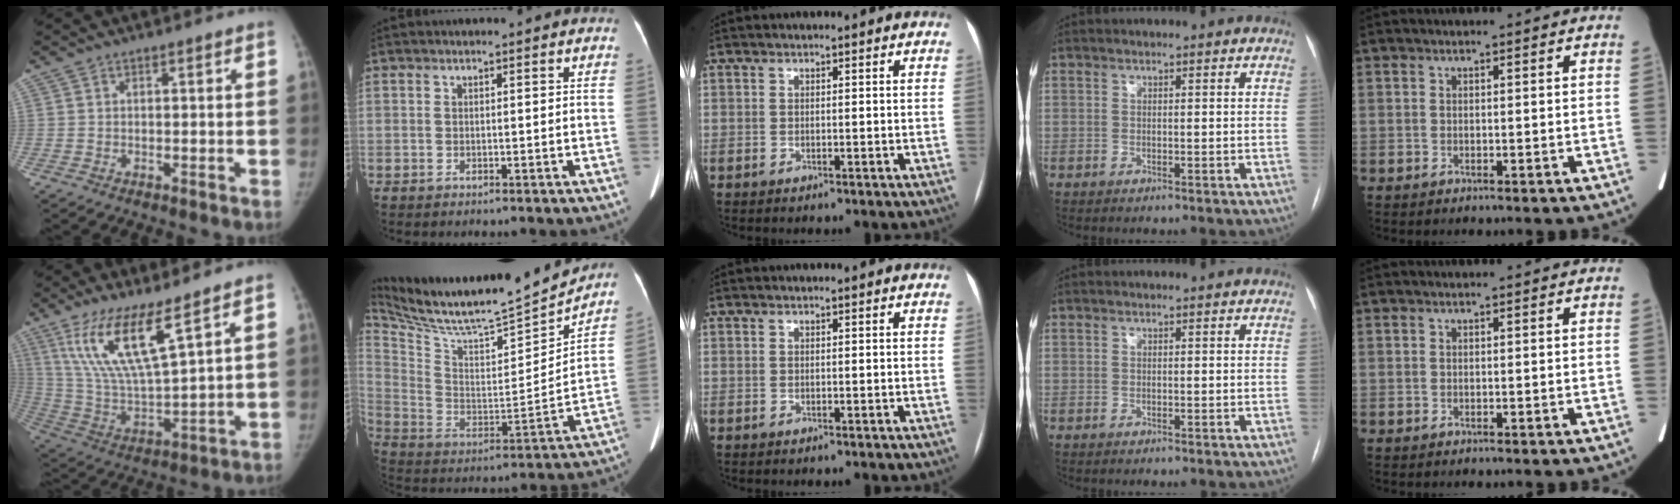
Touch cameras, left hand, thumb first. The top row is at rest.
{"thumb": {"total": 14.7, "force": [8.7, 2.9, 11.6], "torque": [-0.230, -0.050, 0.184]}, "index": {"total": 21.0, "force": [19.6, 0.4, 7.5], "torque": [-0.157, -0.047, 0.321]}}